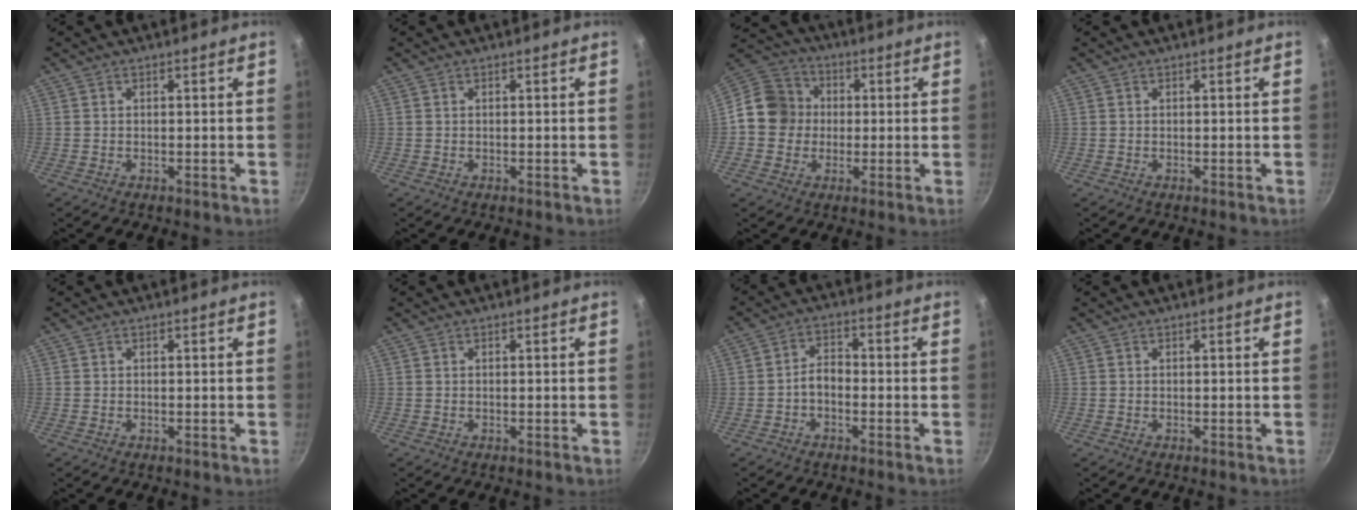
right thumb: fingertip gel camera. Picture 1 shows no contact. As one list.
[{"total": 0.0}, {"total": 11.2, "force": [-0.2, 10.2, 4.6], "torque": [-0.049, 0.025, -0.026]}, {"total": 0.0}, {"total": 0.0}, {"total": 0.0}, {"total": 3.8, "force": [-1.6, 2.3, 2.5], "torque": [-0.034, 0.027, -0.035]}, {"total": 0.0}]